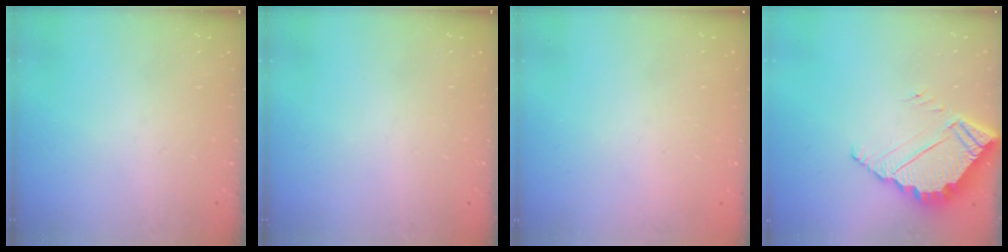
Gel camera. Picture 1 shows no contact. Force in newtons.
{"total": 0.0}
{"total": 2.2, "press": 2.2, "slide": 0.1}
{"total": 4.3, "press": 4.3, "slide": 0.2}